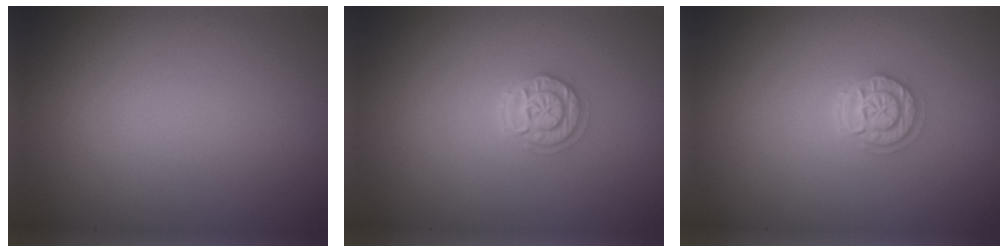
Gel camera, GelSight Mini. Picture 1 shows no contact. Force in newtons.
{"total": 2.3, "press": 2.0, "slide": 1.1}
{"total": 2.3, "press": 2.0, "slide": 1.1}